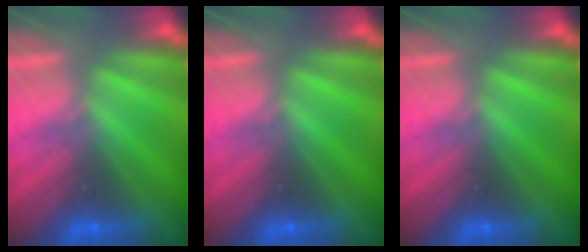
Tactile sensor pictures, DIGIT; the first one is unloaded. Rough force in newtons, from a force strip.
{"total": 0.0}
{"total": 0.0}